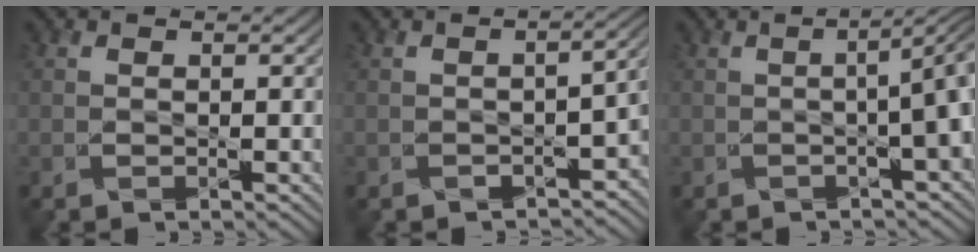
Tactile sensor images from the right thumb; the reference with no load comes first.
{"total": 5.6, "force": [-2.5, 2.3, 4.5], "torque": [-0.054, -0.018, -0.031]}
{"total": 7.6, "force": [-0.3, 1.8, 7.4], "torque": [-0.077, 0.010, -0.012]}